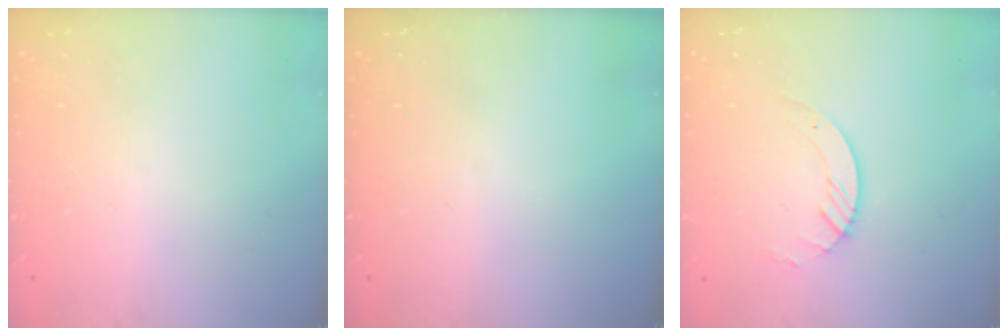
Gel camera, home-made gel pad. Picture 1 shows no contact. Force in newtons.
{"total": 0.0}
{"total": 3.6, "press": 3.6, "slide": 0.4}